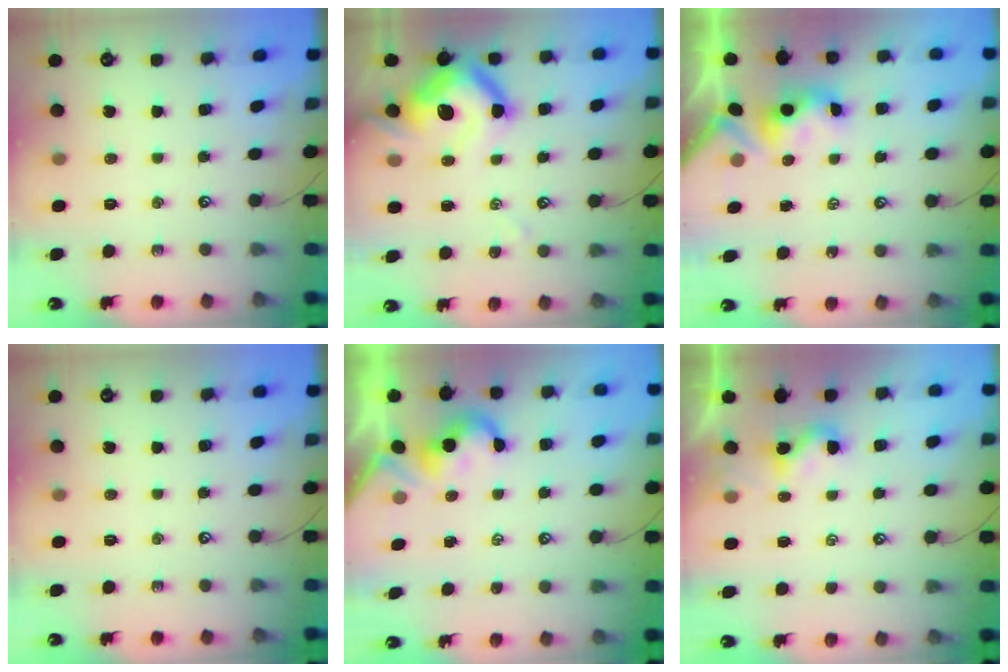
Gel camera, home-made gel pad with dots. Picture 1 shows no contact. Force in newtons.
{"total": 16.5, "press": 16.3, "slide": 2.2}
{"total": 3.3, "press": 3.3, "slide": 0.2}
{"total": 0.0}
{"total": 2.1, "press": 2.1, "slide": 0.4}
{"total": 2.3, "press": 2.3, "slide": 0.2}